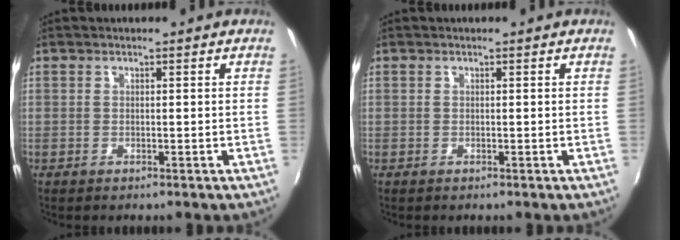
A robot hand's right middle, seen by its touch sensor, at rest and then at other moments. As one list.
[{"total": 0.0}]